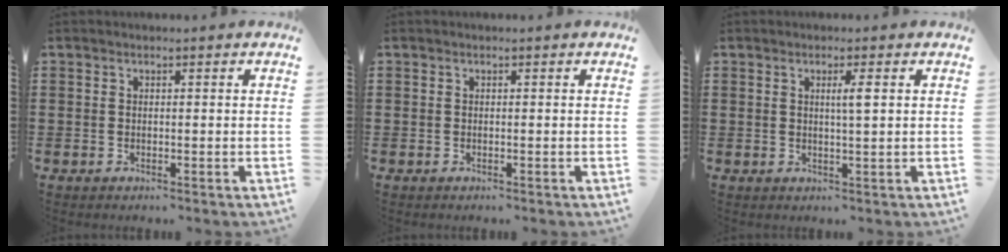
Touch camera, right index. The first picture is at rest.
{"total": 0.0}
{"total": 2.4, "force": [0.6, 0.0, 2.3], "torque": [-0.046, 0.001, 0.008]}